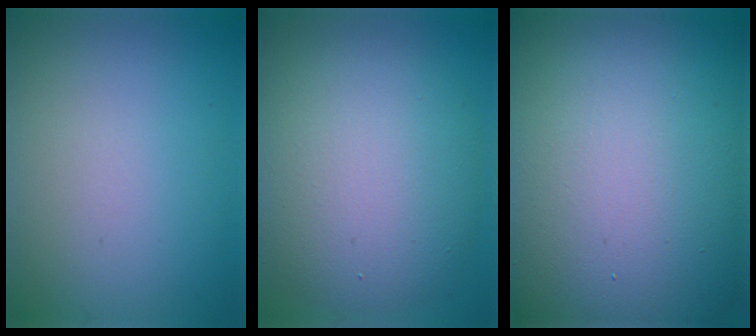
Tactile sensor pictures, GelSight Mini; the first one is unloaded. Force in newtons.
{"total": 9.1, "press": 9.0, "slide": 0.5}
{"total": 27.0, "press": 26.9, "slide": 1.7}